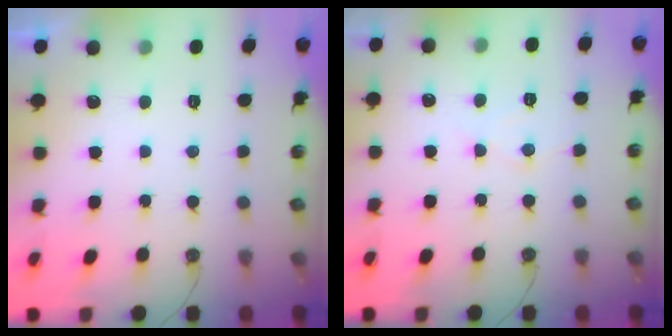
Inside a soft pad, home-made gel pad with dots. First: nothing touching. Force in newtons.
{"total": 6.4, "press": 6.4, "slide": 0.5}